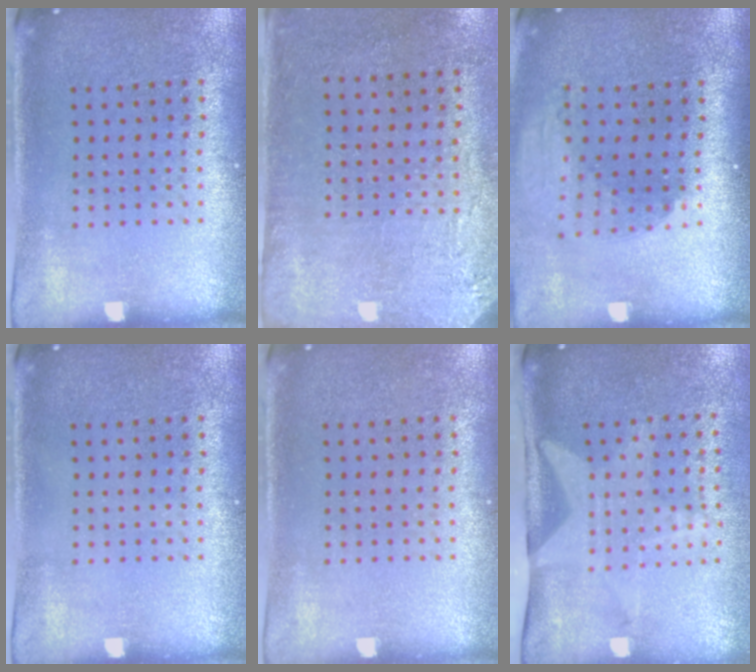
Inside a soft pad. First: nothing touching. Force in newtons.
{"total": 2.8, "press": 2.4, "slide": 1.6}
{"total": 2.0, "press": 1.5, "slide": 1.3}
{"total": 0.0}
{"total": 0.0}
{"total": 1.9, "press": 1.6, "slide": 1.0}